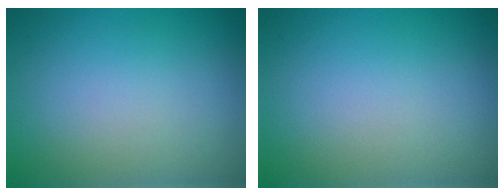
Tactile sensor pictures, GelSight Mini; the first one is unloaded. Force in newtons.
{"total": 0.0}